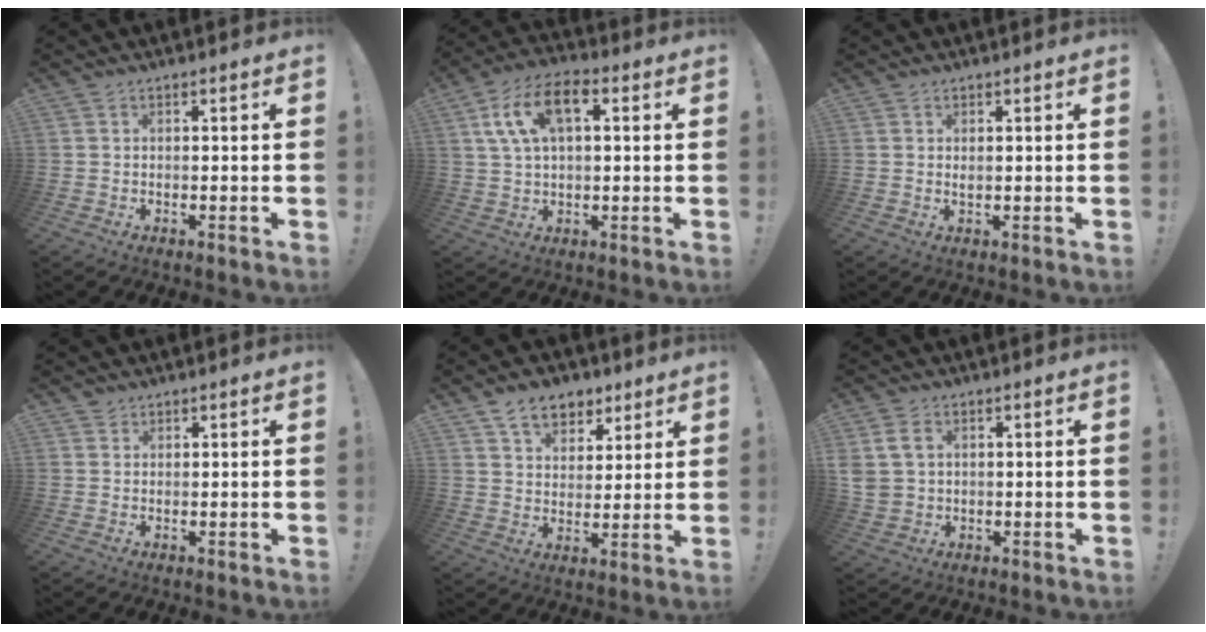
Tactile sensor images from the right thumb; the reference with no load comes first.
{"total": 12.7, "force": [4.0, 7.2, 9.7], "torque": [-0.181, 0.006, 0.075]}
{"total": 0.9, "force": [0.6, 0.3, 0.6], "torque": [-0.005, -0.004, 0.010]}
{"total": 1.2, "force": [1.0, 0.6, 0.3], "torque": [-0.003, -0.003, 0.019]}
{"total": 10.1, "force": [6.5, 6.7, 4.0], "torque": [-0.061, -0.033, 0.125]}
{"total": 6.9, "force": [1.9, 5.2, 4.2], "torque": [-0.084, -0.002, 0.039]}